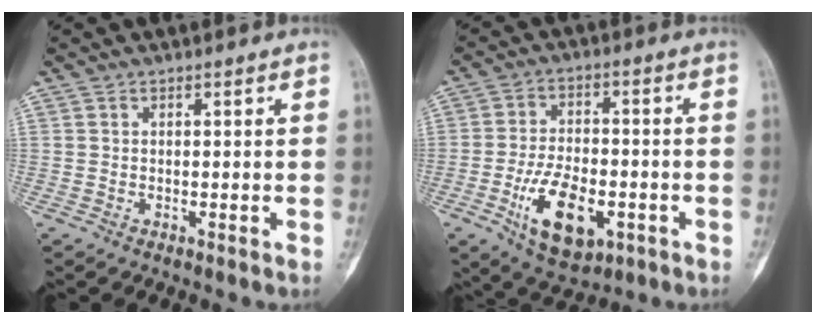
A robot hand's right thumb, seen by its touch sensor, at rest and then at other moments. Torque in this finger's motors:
{"motor_torque": [0.60, 0.52, 1.02, -0.41, 0.36]}